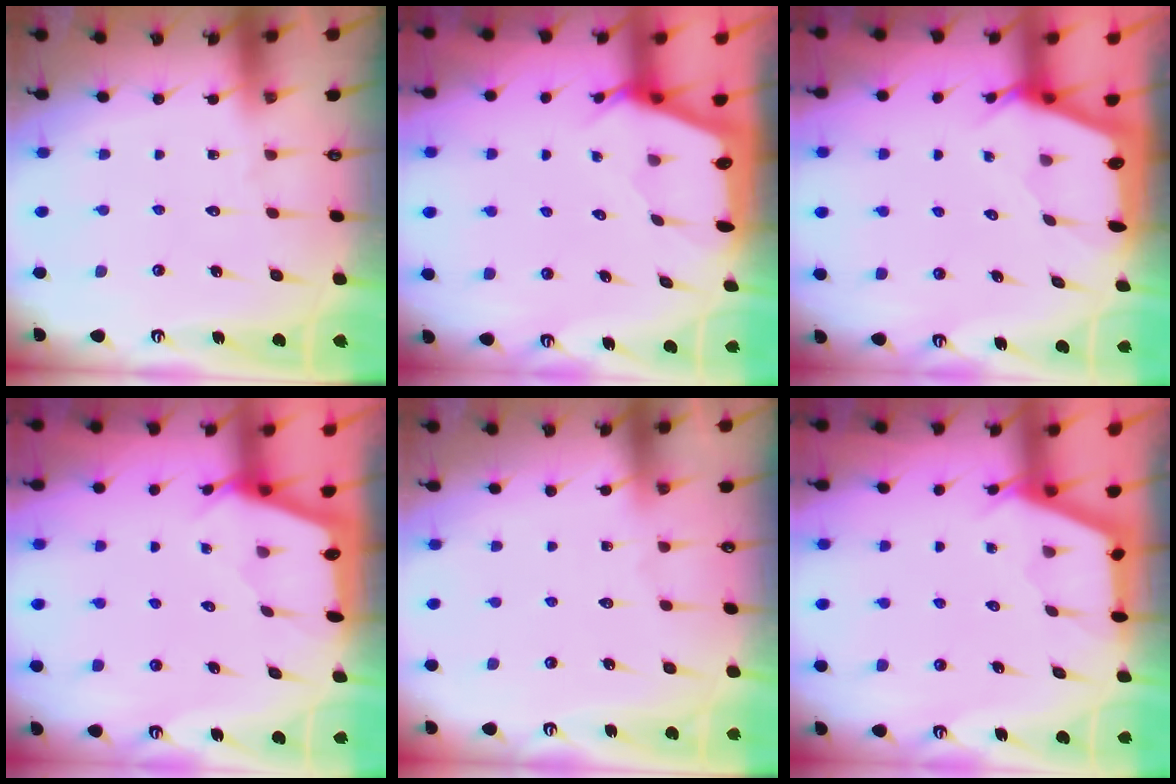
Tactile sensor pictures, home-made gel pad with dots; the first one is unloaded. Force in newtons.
{"total": 2.4, "press": 2.4, "slide": 0.3}
{"total": 2.4, "press": 2.4, "slide": 0.3}
{"total": 2.2, "press": 2.1, "slide": 0.3}
{"total": 2.9, "press": 2.9, "slide": 0.4}
{"total": 2.9, "press": 2.9, "slide": 0.3}